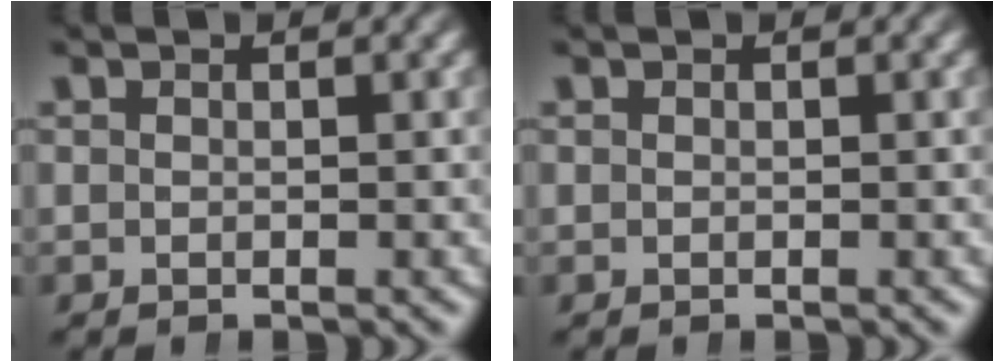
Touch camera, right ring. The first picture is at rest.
{"total": 0.0}